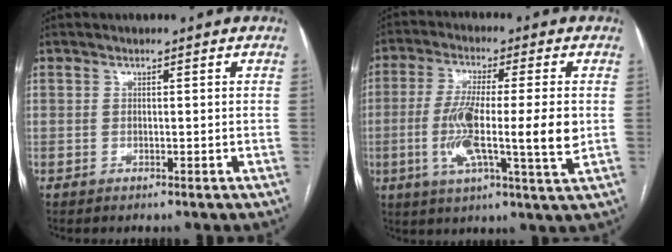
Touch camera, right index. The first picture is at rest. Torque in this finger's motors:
{"motor_torque": [0.53, -0.10, 0.60, 0.21]}